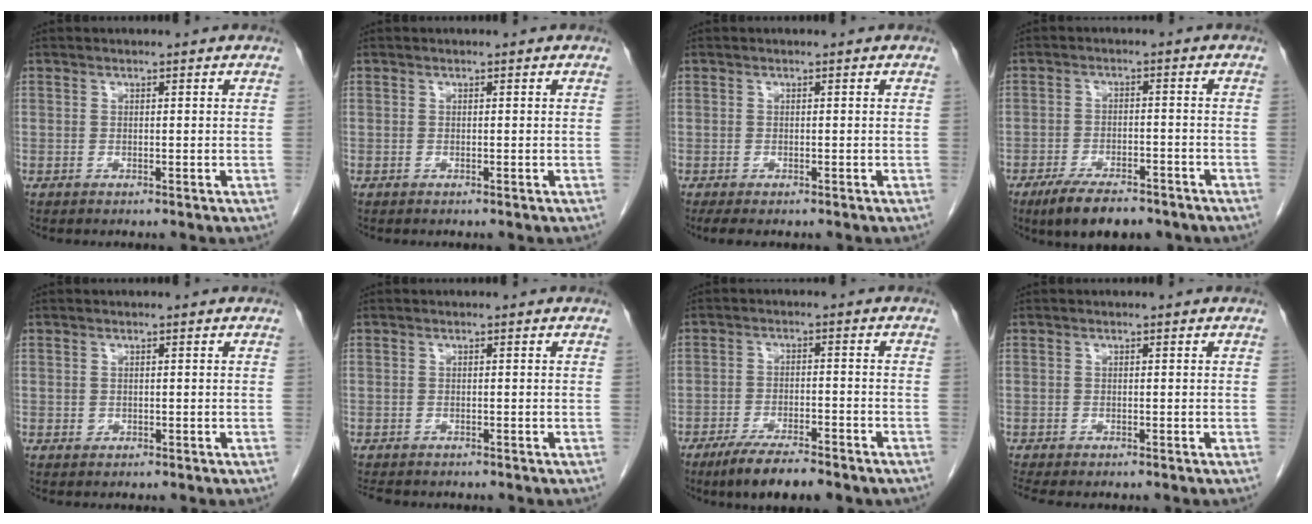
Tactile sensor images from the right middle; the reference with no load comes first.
{"total": 0.0}
{"total": 2.4, "force": [-1.8, 0.8, 1.3], "torque": [-0.025, -0.008, -0.023]}
{"total": 9.4, "force": [-7.0, 3.3, 5.3], "torque": [-0.086, -0.008, -0.106]}
{"total": 0.6, "force": [-0.1, 0.5, 0.2], "torque": [-0.003, 0.002, -0.001]}
{"total": 2.9, "force": [-2.5, 1.1, 1.1], "torque": [-0.022, -0.009, -0.035]}
{"total": 9.1, "force": [-6.8, 1.9, 5.7], "torque": [-0.092, -0.016, -0.104]}
{"total": 1.6, "force": [-1.5, 0.2, 0.6], "torque": [-0.016, -0.007, -0.023]}